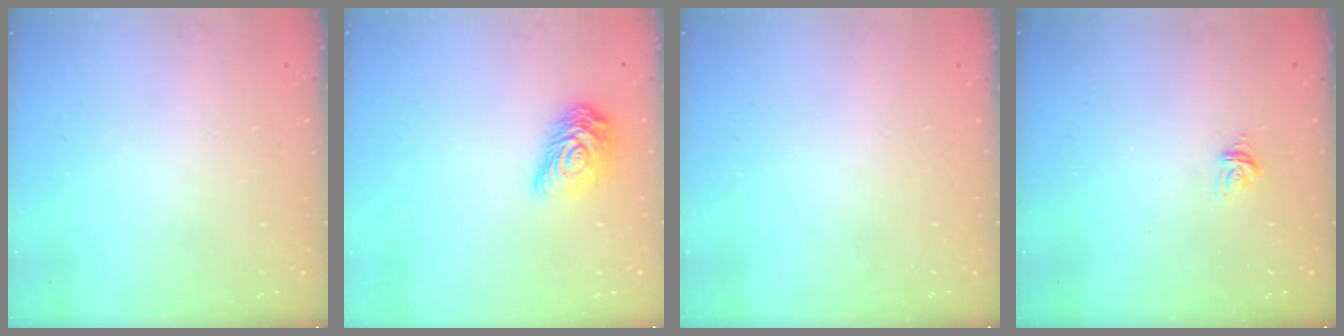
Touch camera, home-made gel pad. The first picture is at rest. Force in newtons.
{"total": 11.9, "press": 11.9, "slide": 0.5}
{"total": 0.0}
{"total": 3.4, "press": 3.4, "slide": 0.2}